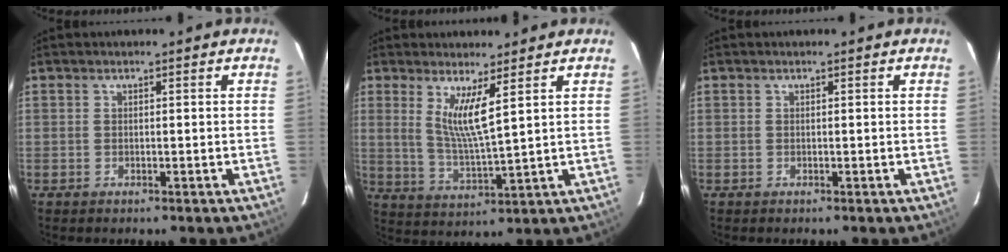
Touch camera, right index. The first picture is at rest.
{"total": 7.2, "force": [3.4, 0.2, 6.4], "torque": [-0.122, -0.020, 0.068]}
{"total": 0.0}